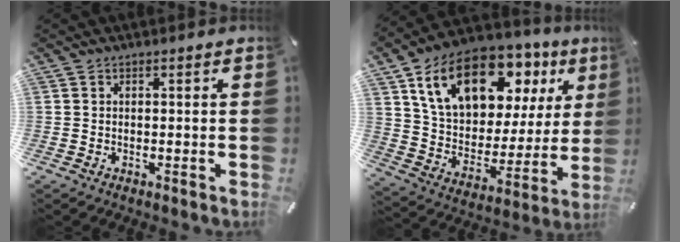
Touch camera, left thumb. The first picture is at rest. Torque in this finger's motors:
{"motor_torque": [2.50, 2.51, 1.77, -1.00, 0.28]}